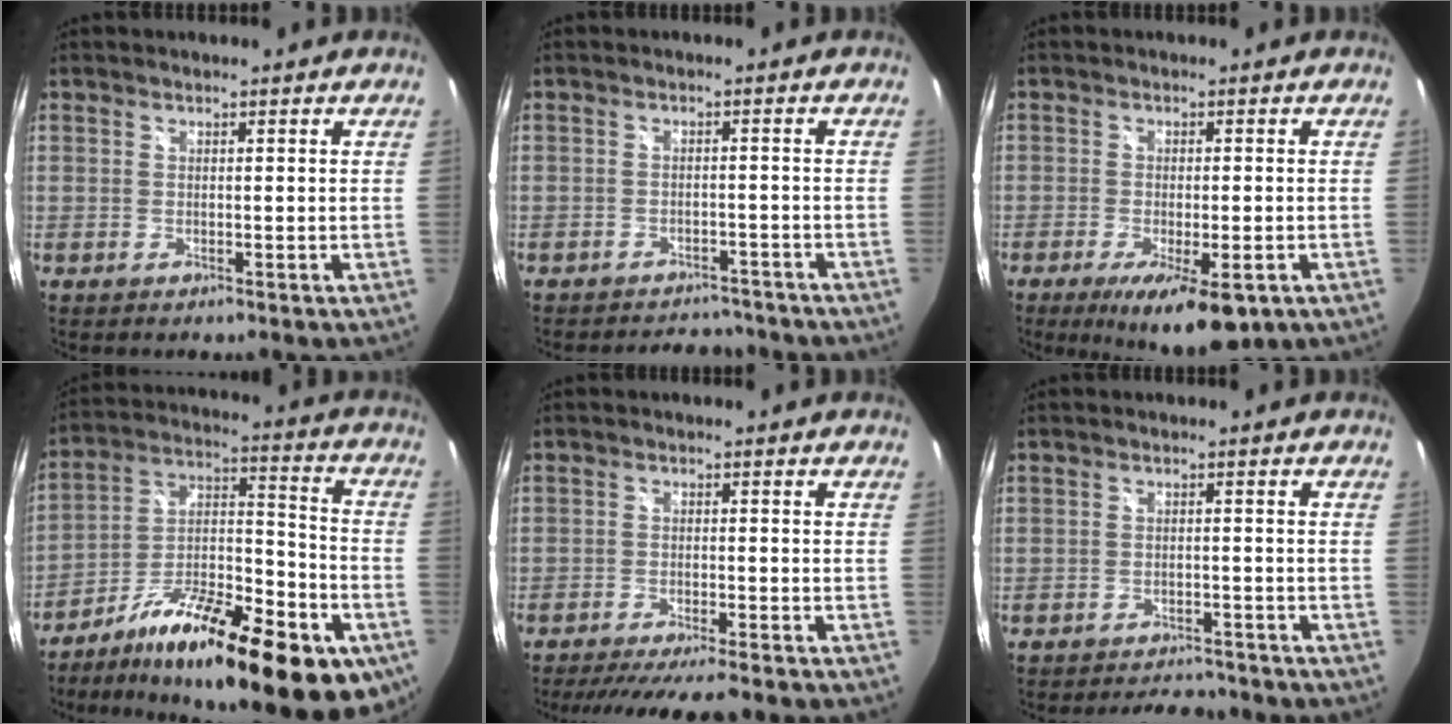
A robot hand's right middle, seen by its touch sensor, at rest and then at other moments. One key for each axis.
{"total": 8.4, "fx": -7.4, "fy": 3.3, "fz": 2.0, "tx": -0.046, "ty": 0.006, "tz": -0.094}
{"total": 11.1, "fx": -6.1, "fy": 3.4, "fz": 8.7, "tx": -0.151, "ty": -0.031, "tz": -0.085}
{"total": 27.6, "fx": -15.6, "fy": 9.2, "fz": 20.8, "tx": -0.313, "ty": -0.001, "tz": -0.239}
{"total": 11.3, "fx": -10.0, "fy": 1.0, "fz": 5.2, "tx": -0.109, "ty": -0.022, "tz": -0.149}
{"total": 7.8, "fx": -7.1, "fy": 2.5, "fz": 2.1, "tx": -0.053, "ty": 0.004, "tz": -0.095}